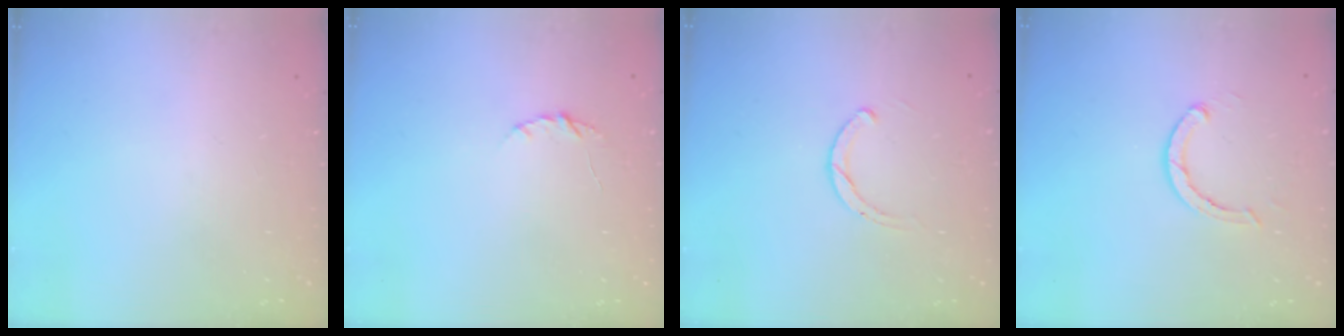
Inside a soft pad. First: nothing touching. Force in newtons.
{"total": 3.9, "press": 3.9, "slide": 0.5}
{"total": 1.9, "press": 1.9, "slide": 0.2}
{"total": 2.9, "press": 2.9, "slide": 0.5}